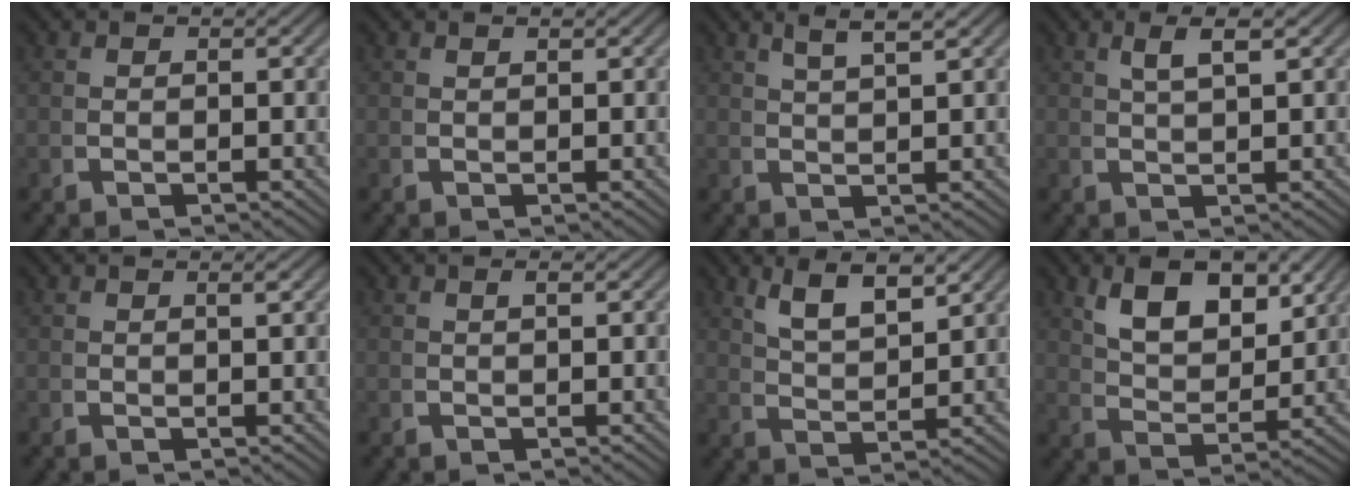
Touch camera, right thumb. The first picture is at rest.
{"total": 0.6, "force": [0.5, -0.2, 0.1], "torque": [-0.002, 0.000, 0.012]}
{"total": 3.9, "force": [3.1, 0.3, 2.3], "torque": [-0.025, 0.016, 0.054]}
{"total": 3.0, "force": [1.8, 0.1, 2.3], "torque": [-0.033, 0.012, 0.038]}
{"total": 0.7, "force": [0.3, 0.0, 0.6], "torque": [-0.008, 0.002, 0.007]}
{"total": 0.6, "force": [0.2, 0.0, 0.5], "torque": [-0.008, 0.004, 0.006]}
{"total": 5.2, "force": [3.9, 1.0, 3.4], "torque": [-0.054, 0.011, 0.076]}
{"total": 6.7, "force": [3.4, 3.1, 4.8], "torque": [-0.081, -0.007, 0.069]}